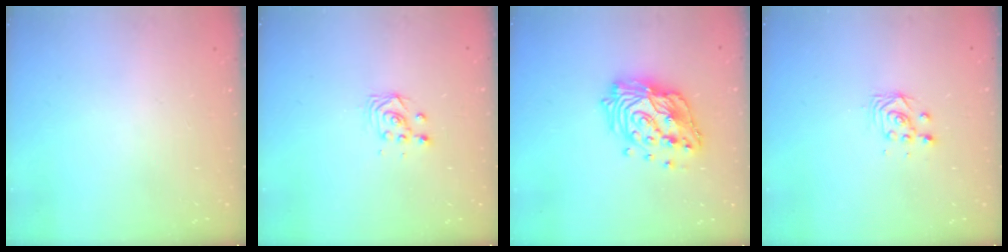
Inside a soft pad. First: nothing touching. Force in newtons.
{"total": 2.9, "press": 2.9, "slide": 0.1}
{"total": 18.2, "press": 18.1, "slide": 1.5}
{"total": 3.0, "press": 3.0, "slide": 0.2}